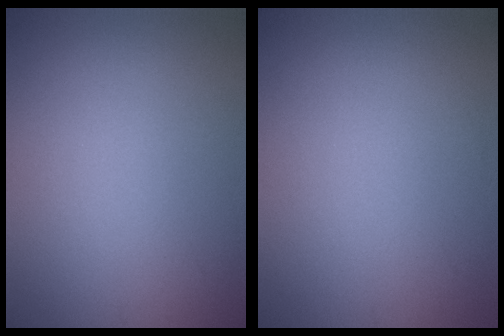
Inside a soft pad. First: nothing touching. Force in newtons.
{"total": 0.0}